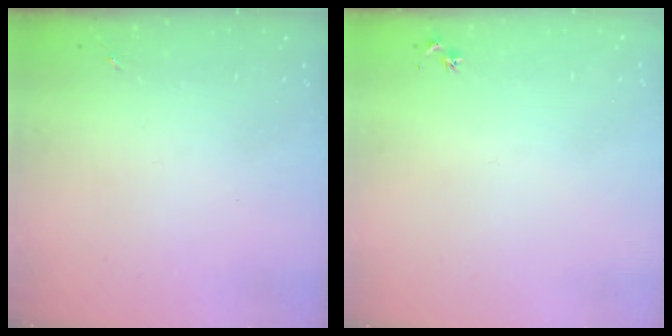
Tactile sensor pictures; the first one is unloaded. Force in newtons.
{"total": 3.0, "press": 2.9, "slide": 0.3}